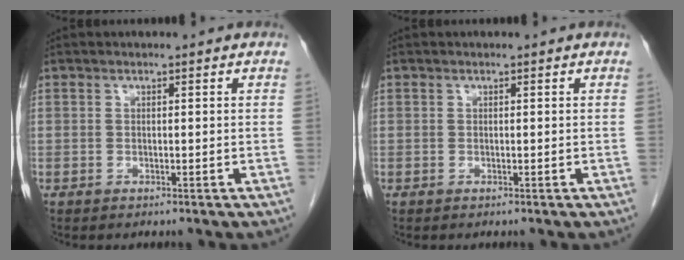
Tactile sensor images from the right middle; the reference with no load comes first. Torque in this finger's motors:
{"motor_torque": [0.04, 0.04, 0.01, -0.01]}